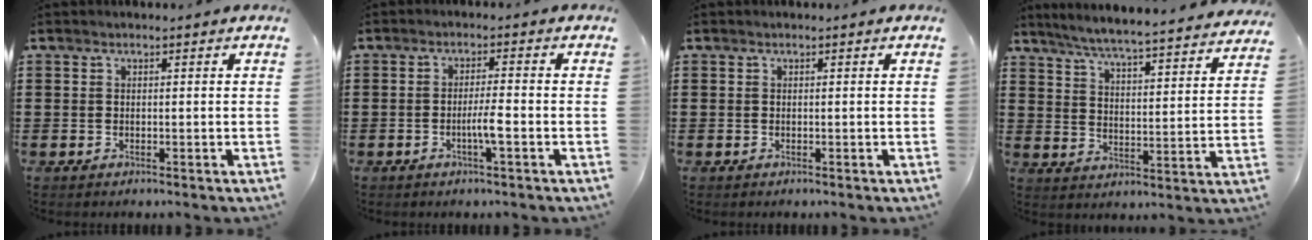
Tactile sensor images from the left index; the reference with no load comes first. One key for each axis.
{"total": 3.5, "fx": -1.2, "fy": 0.2, "fz": 3.3, "tx": -0.067, "ty": -0.004, "tz": -0.026}
{"total": 0.0}
{"total": 5.5, "fx": 5.2, "fy": -0.7, "fz": 1.7, "tx": -0.057, "ty": -0.043, "tz": 0.084}